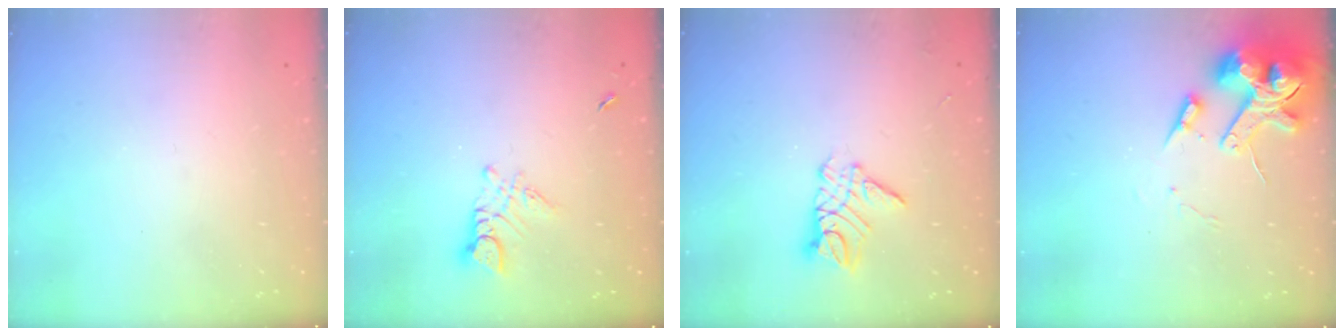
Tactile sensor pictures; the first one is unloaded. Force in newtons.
{"total": 4.7, "press": 4.6, "slide": 0.4}
{"total": 9.5, "press": 9.5, "slide": 0.8}
{"total": 15.0, "press": 14.8, "slide": 2.3}